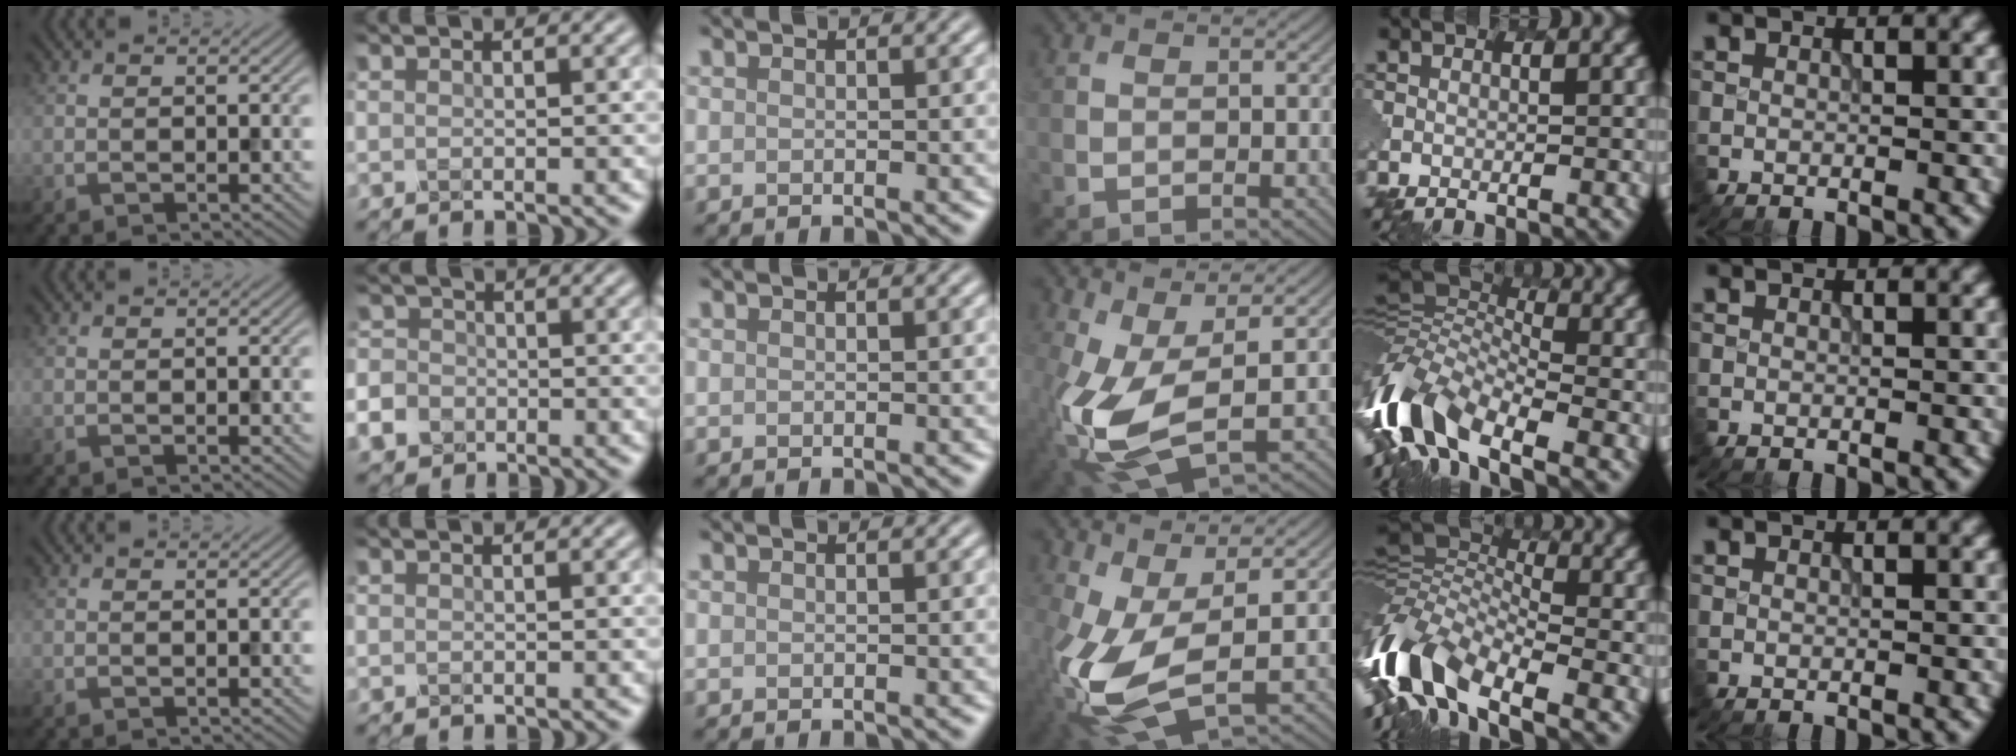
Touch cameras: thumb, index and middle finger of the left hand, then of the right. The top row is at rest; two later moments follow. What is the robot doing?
{"motion": "extract", "object": "pen bag"}